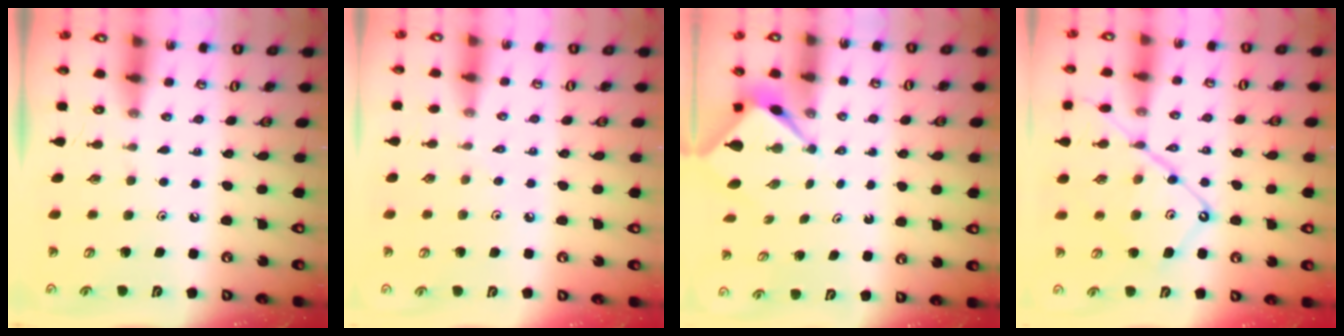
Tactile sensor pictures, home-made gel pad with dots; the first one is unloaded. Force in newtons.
{"total": 2.0, "press": 2.0, "slide": 0.5}
{"total": 2.5, "press": 2.5, "slide": 0.2}
{"total": 13.7, "press": 13.6, "slide": 1.2}